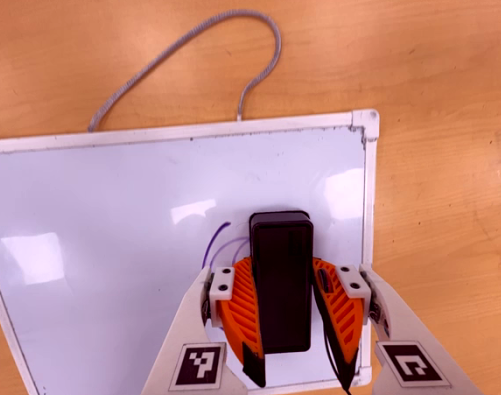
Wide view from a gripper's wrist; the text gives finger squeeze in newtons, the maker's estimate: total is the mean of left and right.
{"total": 11.5, "left": 11.0, "right": 12.0}